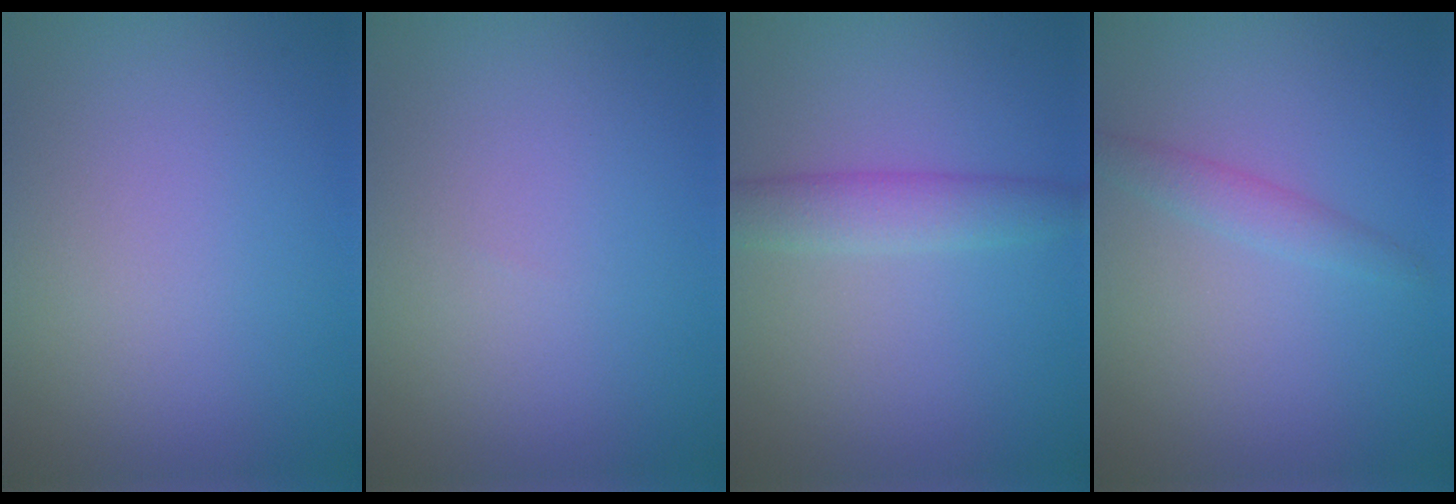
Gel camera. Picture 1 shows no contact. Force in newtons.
{"total": 0.0}
{"total": 3.2, "press": 3.1, "slide": 0.3}
{"total": 1.6, "press": 1.6, "slide": 0.1}